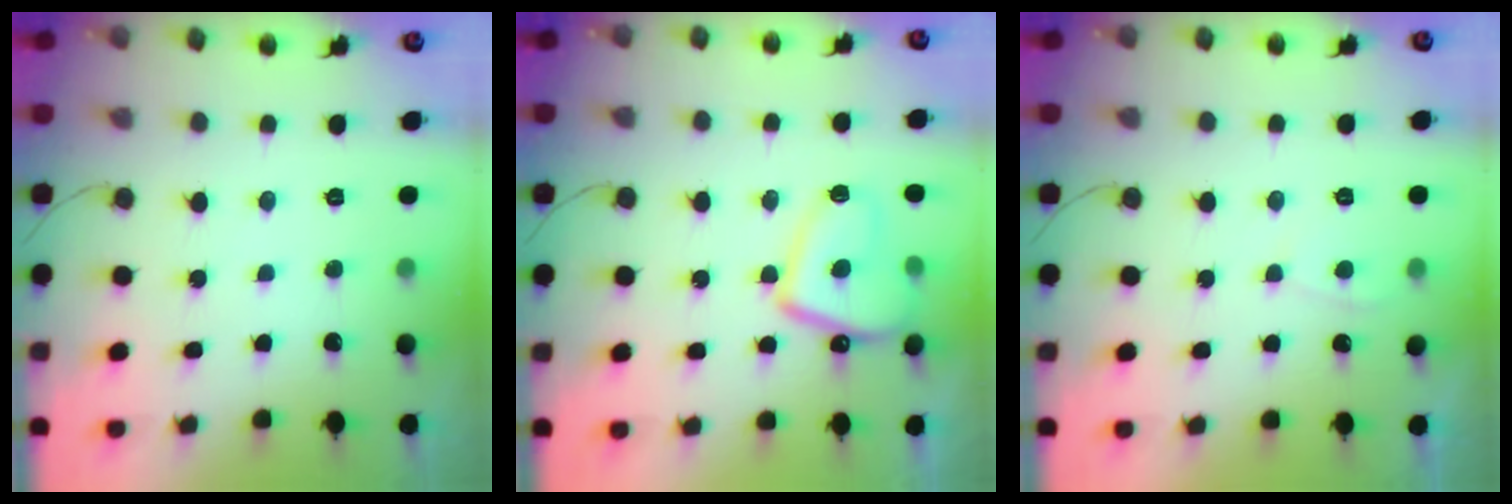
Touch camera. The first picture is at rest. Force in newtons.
{"total": 11.6, "press": 11.5, "slide": 1.4}
{"total": 2.7, "press": 2.7, "slide": 0.2}